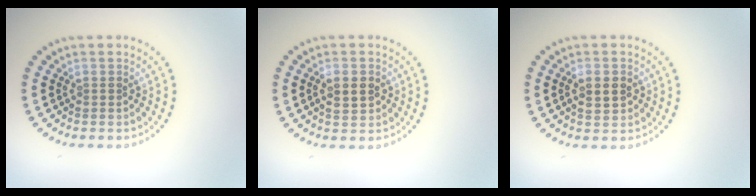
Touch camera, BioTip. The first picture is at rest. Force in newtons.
{"total": 1.9, "press": 1.9, "slide": 0.3}
{"total": 1.9, "press": 1.9, "slide": 0.3}